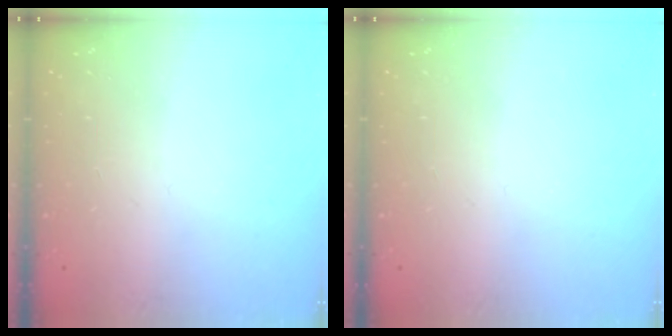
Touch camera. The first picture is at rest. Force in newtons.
{"total": 0.0}